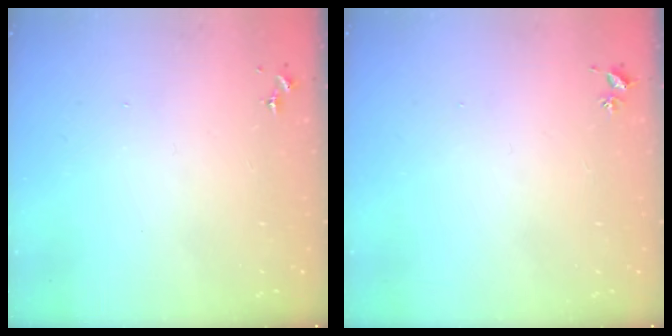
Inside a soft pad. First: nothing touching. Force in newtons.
{"total": 2.6, "press": 2.6, "slide": 0.3}